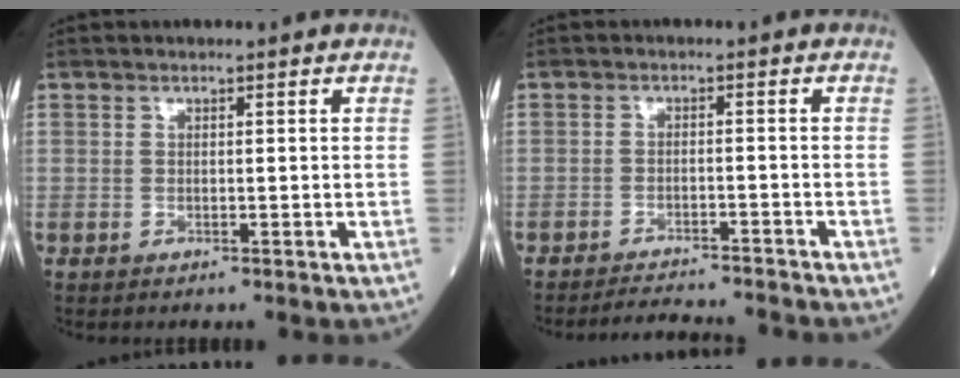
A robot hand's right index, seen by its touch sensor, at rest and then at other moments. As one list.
[{"total": 7.5, "force": [-7.4, -0.3, 1.3], "torque": [-0.013, -0.008, -0.112]}]